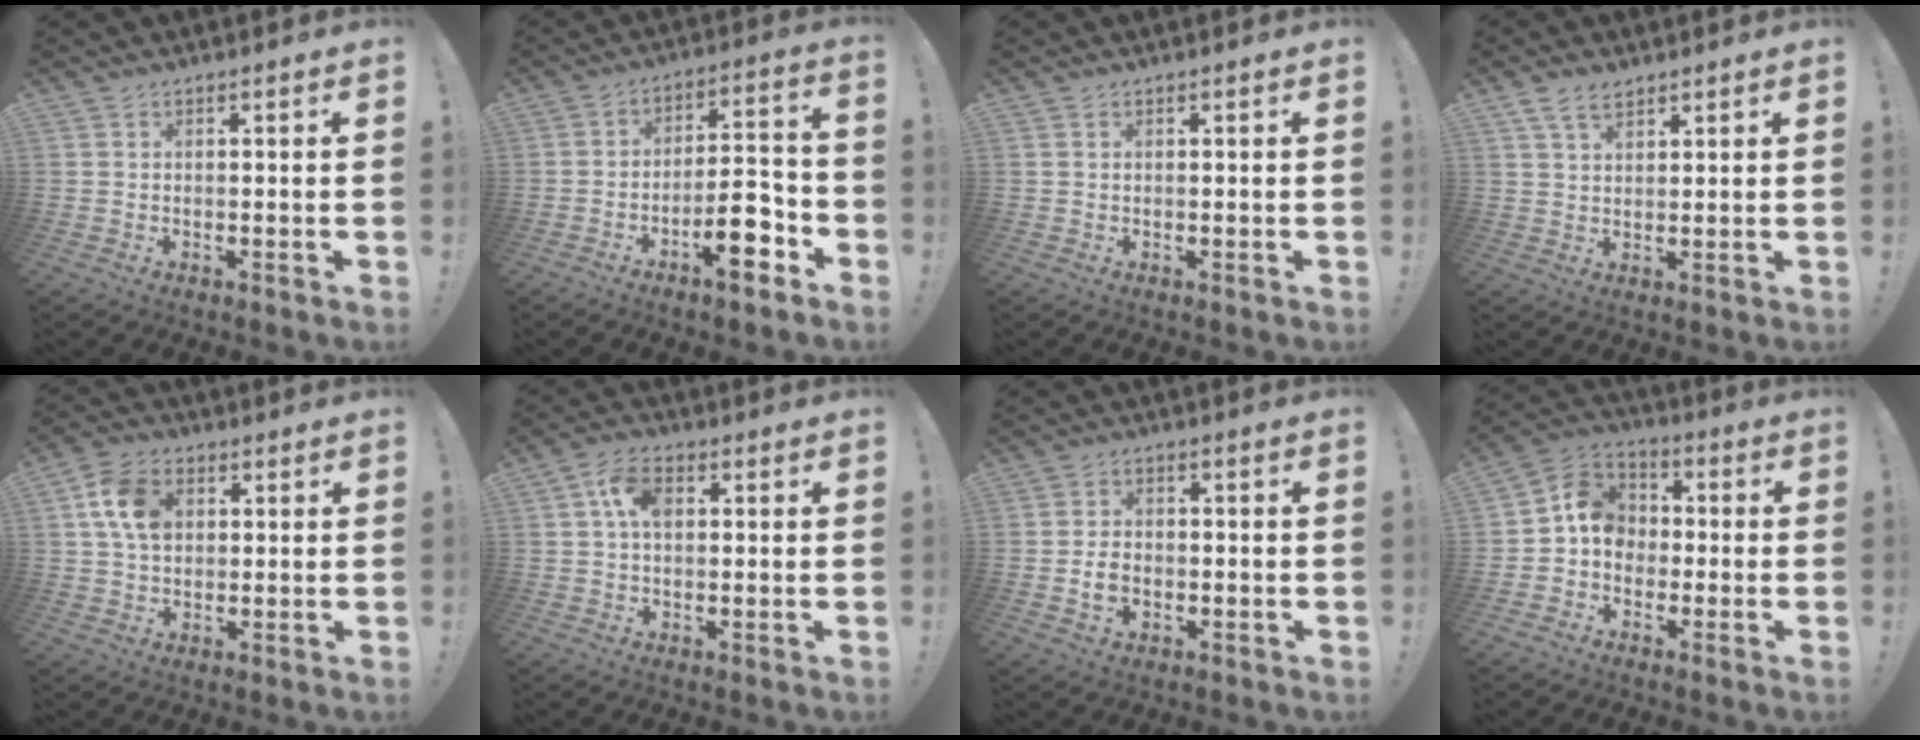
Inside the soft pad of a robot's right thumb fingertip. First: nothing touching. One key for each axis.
{"total": 11.9, "fx": -6.3, "fy": 4.3, "fz": 9.2, "tx": -0.119, "ty": 0.044, "tz": -0.104}
{"total": 0.0}
{"total": 5.6, "fx": 3.8, "fy": 3.0, "fz": 2.8, "tx": -0.051, "ty": -0.010, "tz": 0.073}
{"total": 10.6, "fx": 2.4, "fy": 7.7, "fz": 6.9, "tx": -0.125, "ty": 0.013, "tz": 0.047}
{"total": 7.4, "fx": 1.6, "fy": 4.7, "fz": 5.5, "tx": -0.101, "ty": 0.009, "tz": 0.027}
{"total": 5.0, "fx": -1.2, "fy": 3.9, "fz": 2.9, "tx": -0.028, "ty": 0.005, "tz": -0.022}
{"total": 9.4, "fx": -1.2, "fy": 8.2, "fz": 4.5, "tx": -0.066, "ty": 0.019, "tz": -0.015}